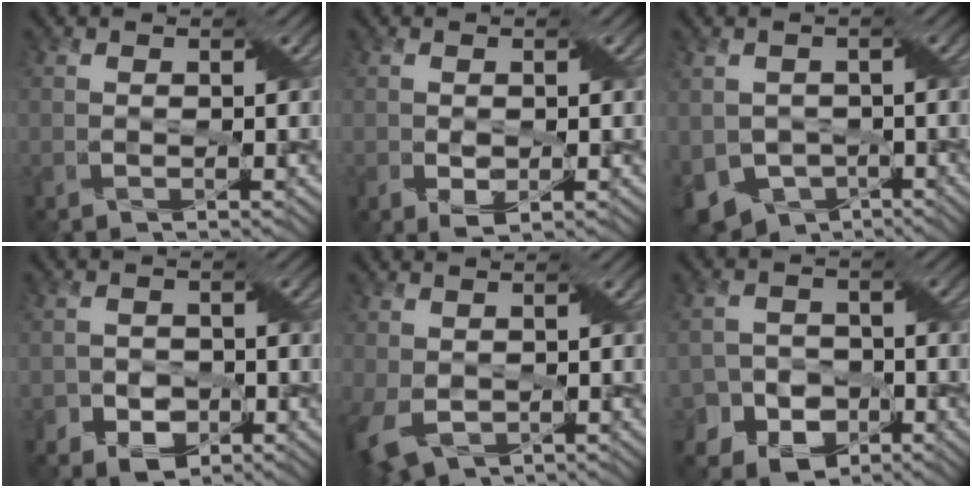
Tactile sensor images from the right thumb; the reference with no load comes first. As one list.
[{"total": 2.4, "force": [-0.4, 1.3, 2.0], "torque": [-0.038, -0.008, 0.002]}, {"total": 6.9, "force": [-3.0, 5.1, 3.6], "torque": [-0.084, -0.024, -0.053]}, {"total": 4.1, "force": [-2.1, 2.9, 1.9], "torque": [-0.026, -0.001, -0.037]}, {"total": 5.5, "force": [-1.6, 3.5, 4.0], "torque": [-0.105, -0.012, -0.024]}, {"total": 6.3, "force": [-3.6, 4.8, 2.1], "torque": [-0.026, -0.003, -0.066]}]